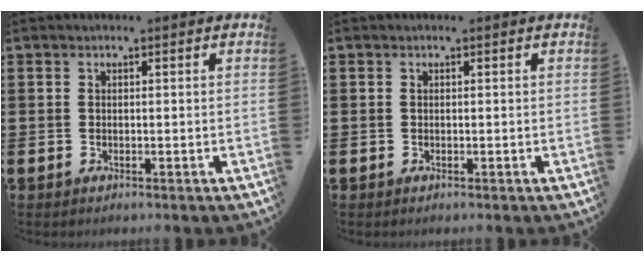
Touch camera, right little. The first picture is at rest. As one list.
[{"total": 0.0}]